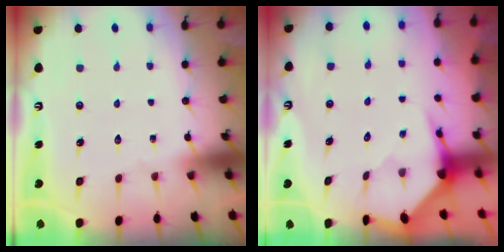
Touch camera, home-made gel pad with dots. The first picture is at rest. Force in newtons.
{"total": 3.6, "press": 3.6, "slide": 0.4}